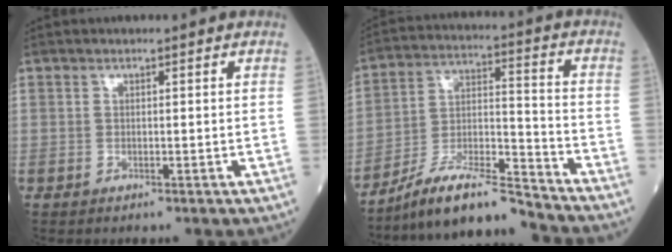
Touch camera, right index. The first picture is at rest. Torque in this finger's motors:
{"motor_torque": [-0.22, -0.69, 0.20, 0.05]}